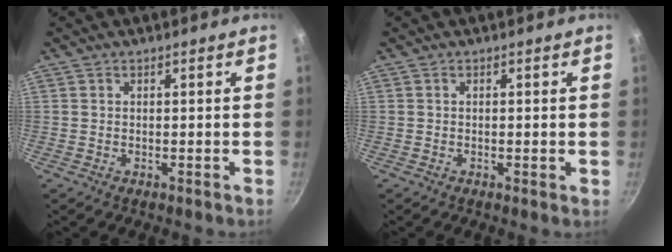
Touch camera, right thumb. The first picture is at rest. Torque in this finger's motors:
{"motor_torque": [-0.39, -0.08, -0.10, -0.04, 0.04]}